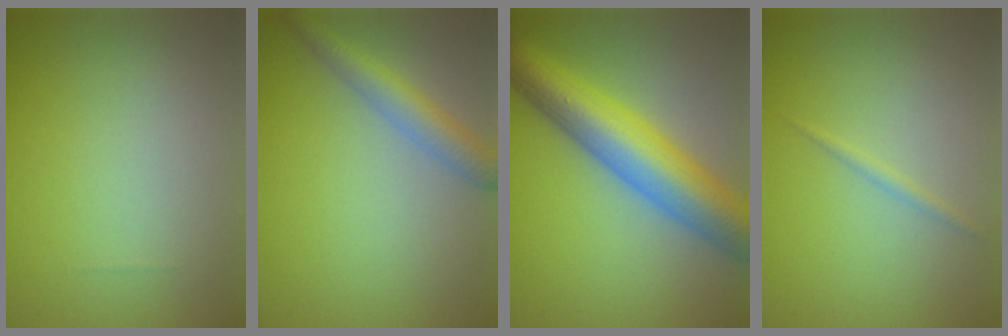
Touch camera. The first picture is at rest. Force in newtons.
{"total": 3.1, "press": 3.1, "slide": 0.1}
{"total": 8.7, "press": 8.7, "slide": 0.4}
{"total": 0.7, "press": 0.7, "slide": 0.1}